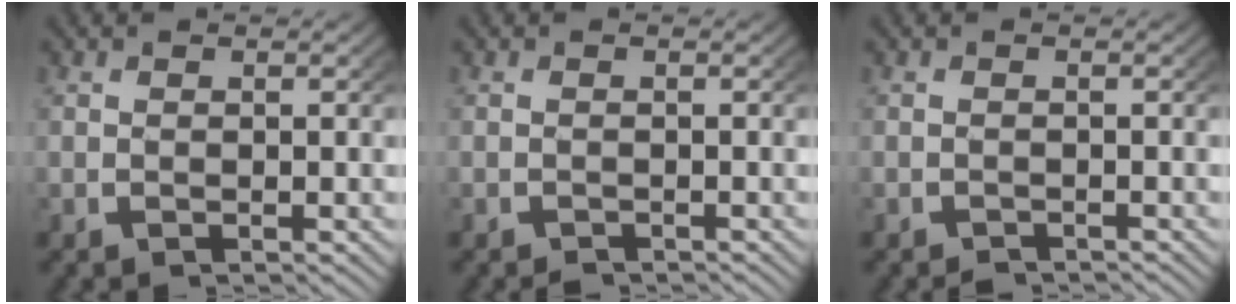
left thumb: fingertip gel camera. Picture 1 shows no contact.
{"total": 1.0, "force": [-0.9, 0.2, 0.1], "torque": [0.002, -0.007, -0.015]}
{"total": 1.3, "force": [-1.2, 0.2, 0.1], "torque": [0.001, -0.009, -0.019]}